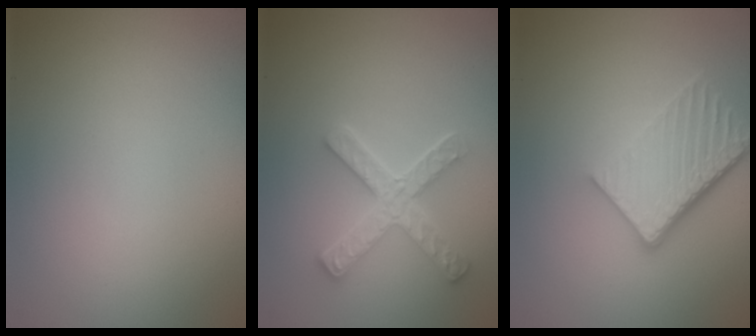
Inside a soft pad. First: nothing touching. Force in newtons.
{"total": 3.3, "press": 3.0, "slide": 1.3}
{"total": 5.2, "press": 3.9, "slide": 3.5}